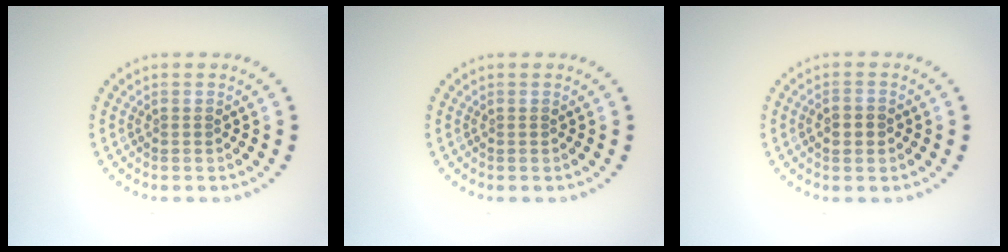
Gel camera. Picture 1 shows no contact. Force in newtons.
{"total": 0.0}
{"total": 1.7, "press": 1.7, "slide": 0.5}